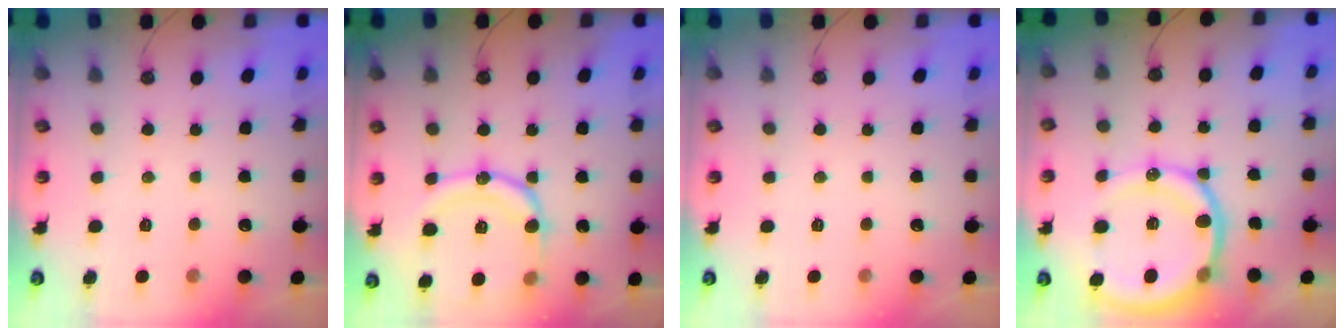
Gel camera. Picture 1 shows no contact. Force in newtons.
{"total": 15.4, "press": 15.4, "slide": 0.7}
{"total": 0.0}
{"total": 17.3, "press": 17.2, "slide": 2.0}